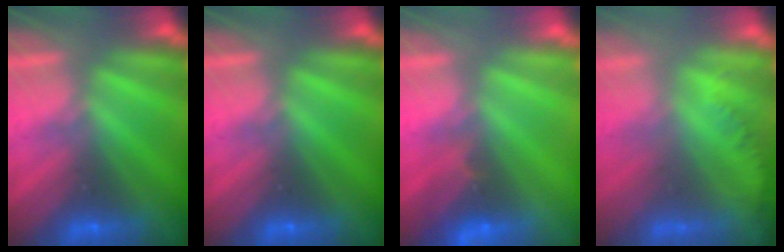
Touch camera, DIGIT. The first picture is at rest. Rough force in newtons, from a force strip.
{"total": 0.0}
{"total": 2.6}
{"total": 1.2}